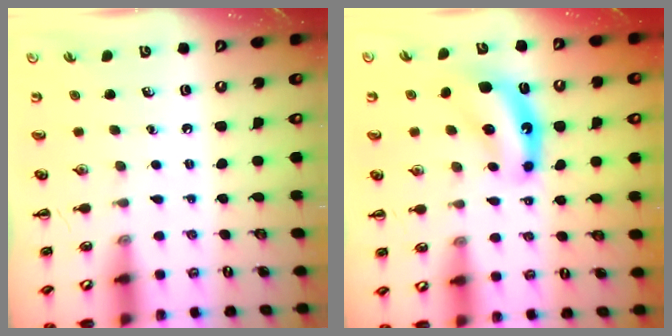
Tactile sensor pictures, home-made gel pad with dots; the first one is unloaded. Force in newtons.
{"total": 7.8, "press": 7.7, "slide": 1.4}